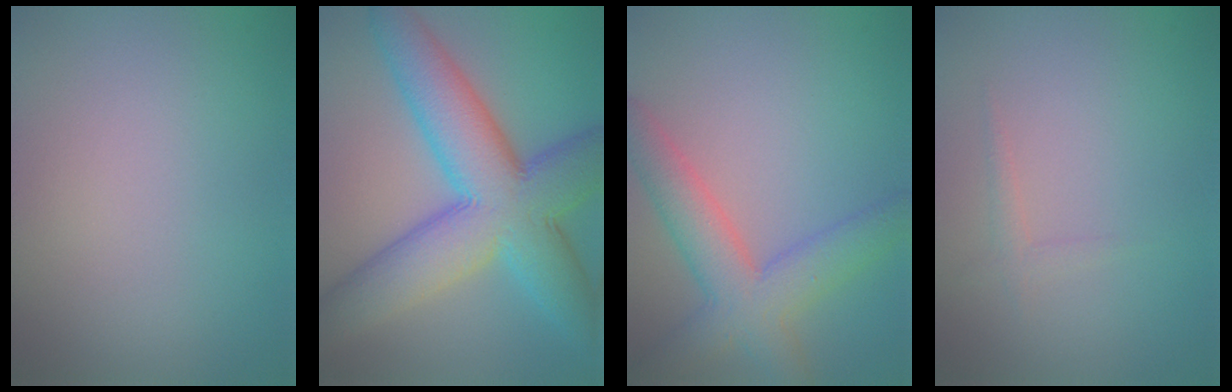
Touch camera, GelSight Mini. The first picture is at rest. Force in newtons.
{"total": 11.4, "press": 11.4, "slide": 0.1}
{"total": 5.5, "press": 5.5, "slide": 0.3}
{"total": 0.9, "press": 0.9, "slide": 0.1}